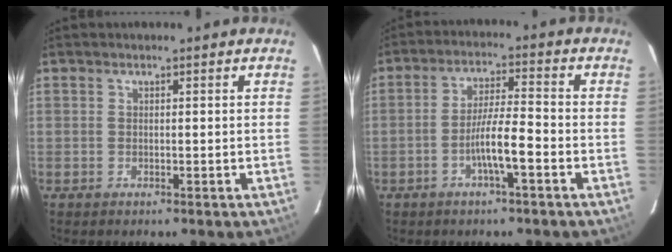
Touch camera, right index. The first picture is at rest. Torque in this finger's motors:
{"motor_torque": [0.89, -0.68, 0.66, 0.16]}